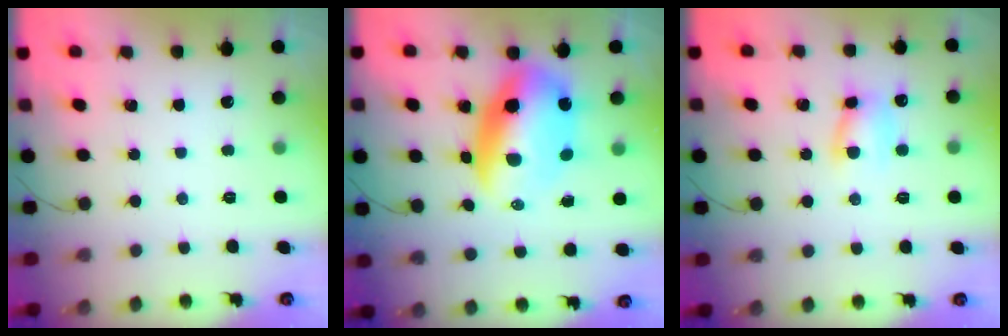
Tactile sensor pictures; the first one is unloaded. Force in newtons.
{"total": 13.9, "press": 13.5, "slide": 3.3}
{"total": 6.9, "press": 6.9, "slide": 0.5}